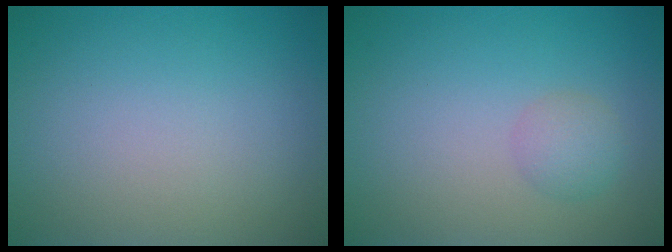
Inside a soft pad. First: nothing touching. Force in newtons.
{"total": 1.6, "press": 1.6, "slide": 0.1}